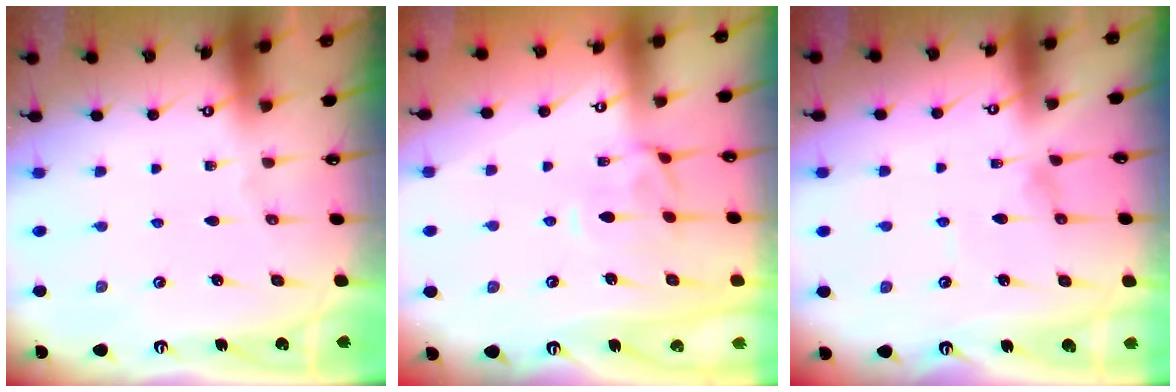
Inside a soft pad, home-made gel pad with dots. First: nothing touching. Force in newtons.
{"total": 1.6, "press": 1.4, "slide": 0.8}
{"total": 0.9, "press": 0.9, "slide": 0.3}